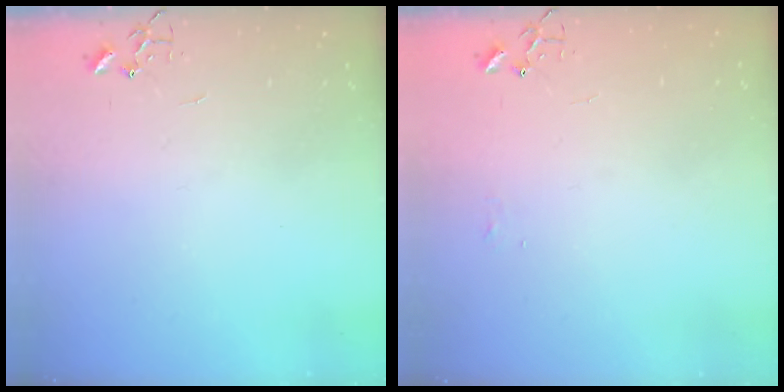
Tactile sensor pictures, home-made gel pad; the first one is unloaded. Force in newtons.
{"total": 3.8, "press": 3.8, "slide": 0.6}